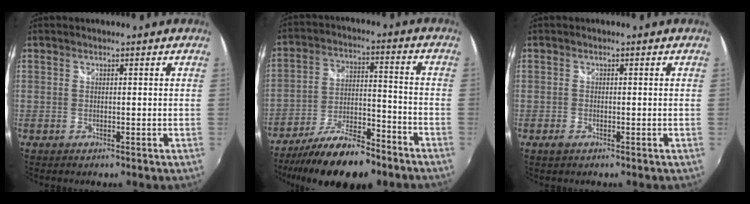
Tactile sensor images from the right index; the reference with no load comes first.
{"total": 17.7, "force": [-13.7, 5.0, 10.1], "torque": [-0.199, -0.021, -0.224]}
{"total": 1.3, "force": [-0.9, 0.7, 0.6], "torque": [-0.012, -0.003, -0.017]}